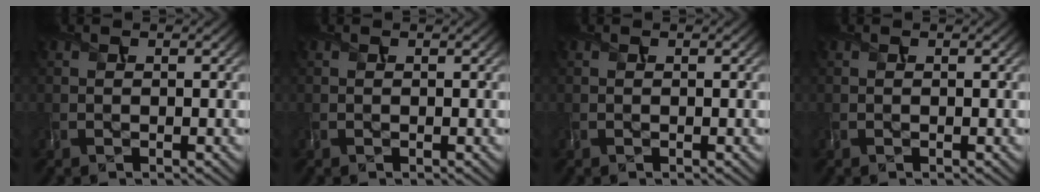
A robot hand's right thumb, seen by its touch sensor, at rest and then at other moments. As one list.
[{"total": 0.0}, {"total": 0.0}, {"total": 0.0}]